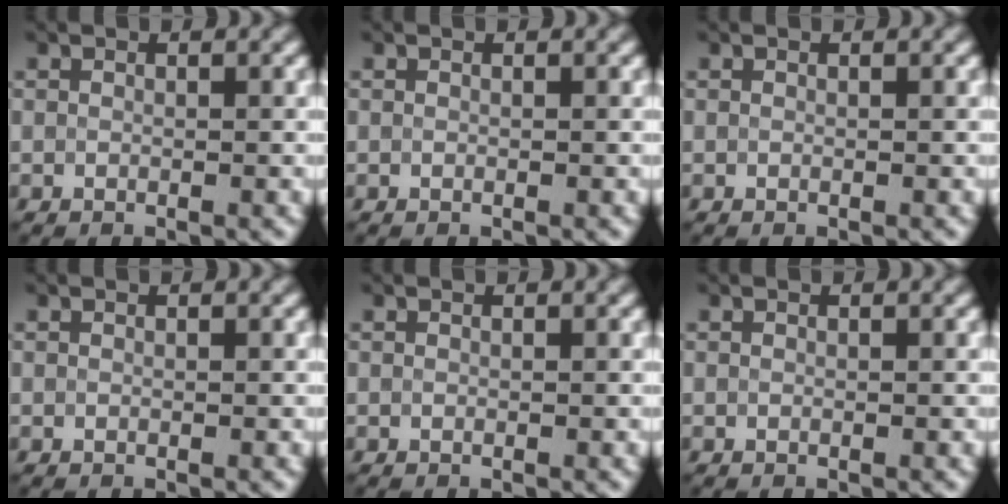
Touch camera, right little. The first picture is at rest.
{"total": 0.0}
{"total": 0.0}
{"total": 0.0}
{"total": 0.0}
{"total": 0.0}